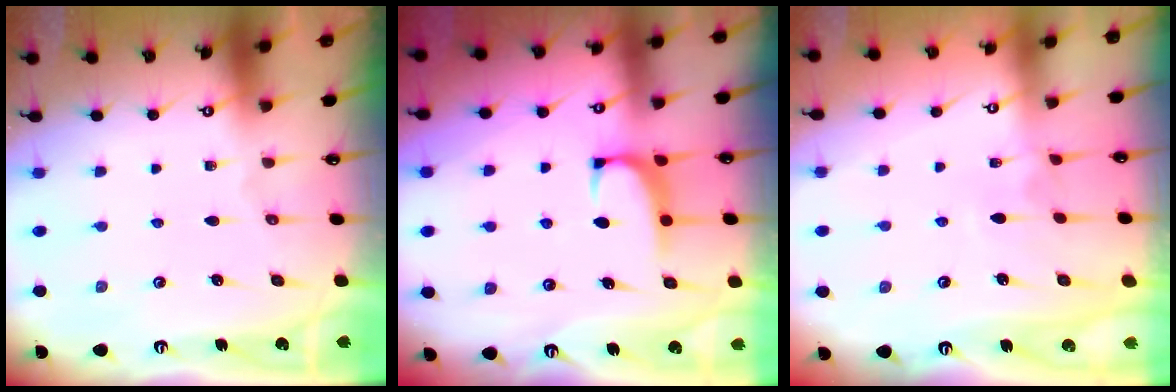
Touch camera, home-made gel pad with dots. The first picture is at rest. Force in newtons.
{"total": 0.9, "press": 0.6, "slide": 0.6}
{"total": 4.5, "press": 4.5, "slide": 0.1}